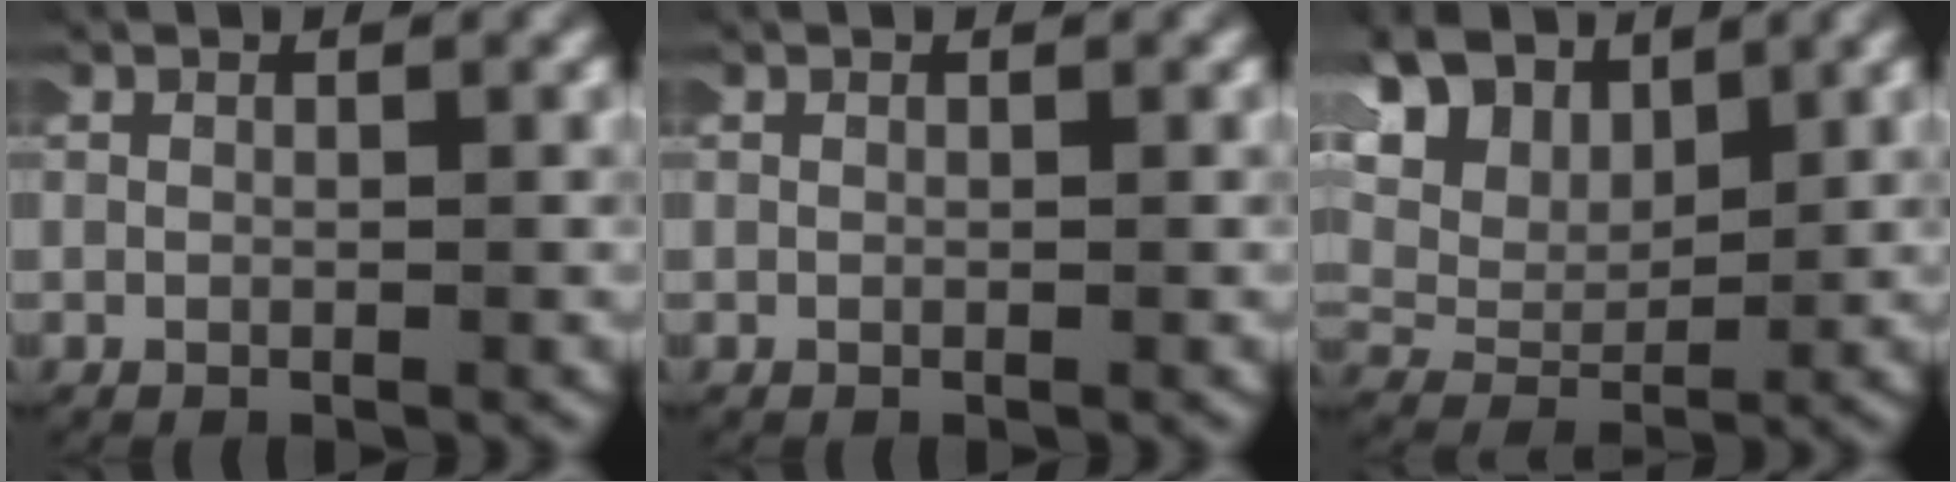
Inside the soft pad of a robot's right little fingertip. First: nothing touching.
{"total": 0.0}
{"total": 10.8, "force": [4.3, 7.7, 6.3], "torque": [-0.139, 0.007, 0.064]}